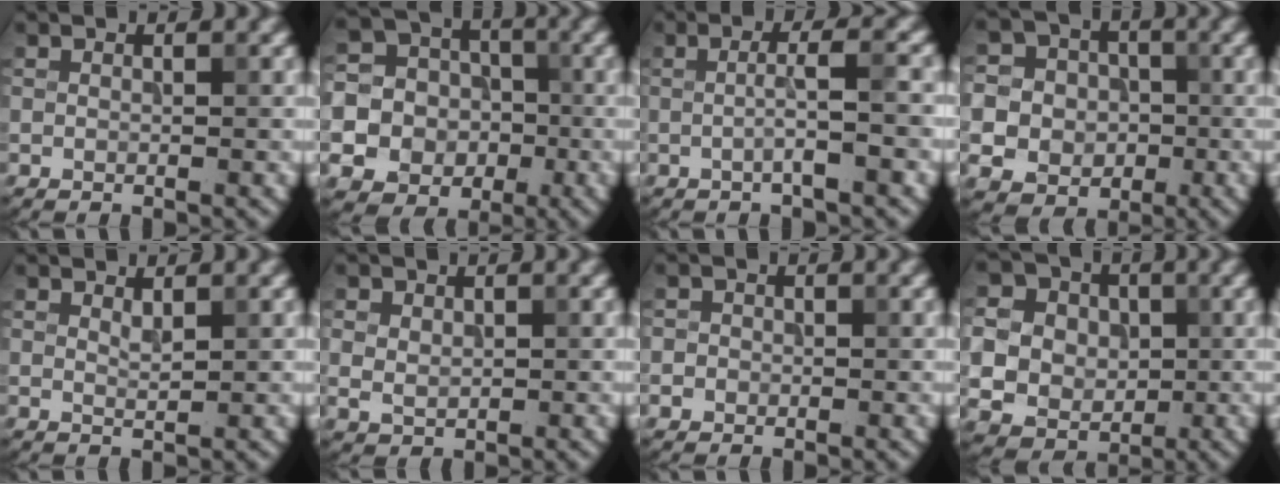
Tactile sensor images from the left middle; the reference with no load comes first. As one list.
[{"total": 15.3, "force": [-4.4, 14.3, 3.1], "torque": [-0.123, -0.022, -0.086]}, {"total": 3.2, "force": [-0.5, 0.5, 3.1], "torque": [-0.044, 0.011, -0.016]}, {"total": 10.9, "force": [-2.1, 10.4, 2.4], "torque": [-0.085, -0.006, -0.053]}, {"total": 0.8, "force": [0.6, 0.2, 0.6], "torque": [-0.013, -0.002, 0.013]}, {"total": 2.0, "force": [0.5, 1.7, 1.0], "torque": [-0.018, 0.000, 0.012]}, {"total": 1.3, "force": [-0.2, 1.3, 0.2], "torque": [0.010, 0.002, -0.010]}, {"total": 10.5, "force": [0.1, 9.8, 3.8], "torque": [-0.110, 0.020, -0.018]}]